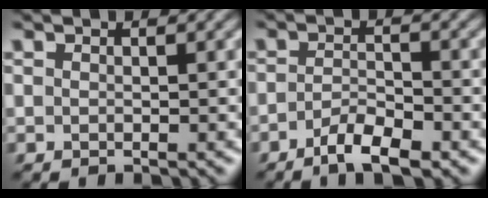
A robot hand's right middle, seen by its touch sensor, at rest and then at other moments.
{"total": 3.4, "force": [-2.2, 1.0, 2.5], "torque": [-0.048, 0.001, -0.042]}